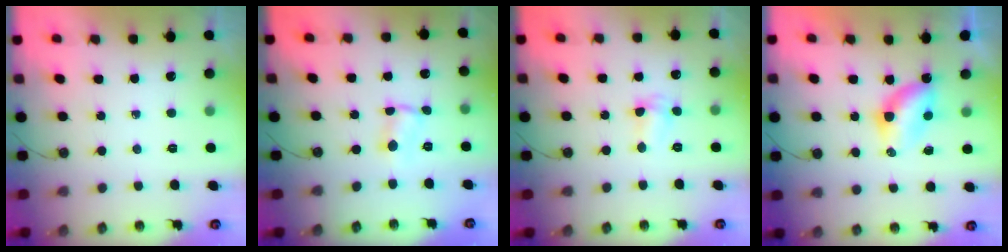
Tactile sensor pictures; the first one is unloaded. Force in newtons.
{"total": 1.1, "press": 1.0, "slide": 0.2}
{"total": 2.6, "press": 2.6, "slide": 0.6}
{"total": 6.3, "press": 6.2, "slide": 0.6}